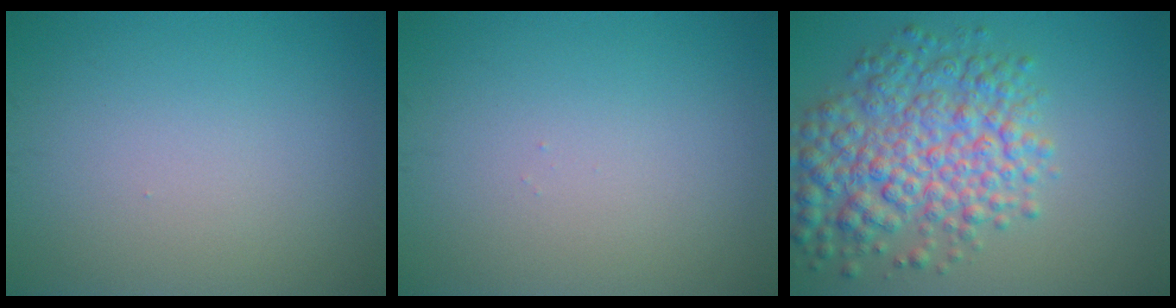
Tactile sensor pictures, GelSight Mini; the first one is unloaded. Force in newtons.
{"total": 0.0}
{"total": 7.5, "press": 7.5, "slide": 0.1}